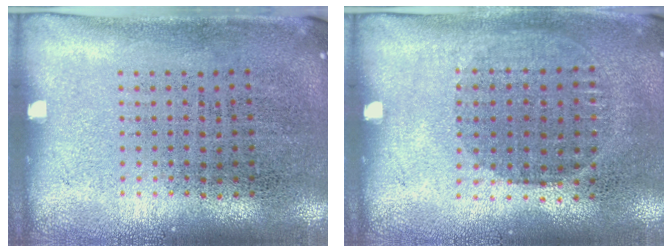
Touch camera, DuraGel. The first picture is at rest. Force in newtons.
{"total": 1.0, "press": 0.9, "slide": 0.4}